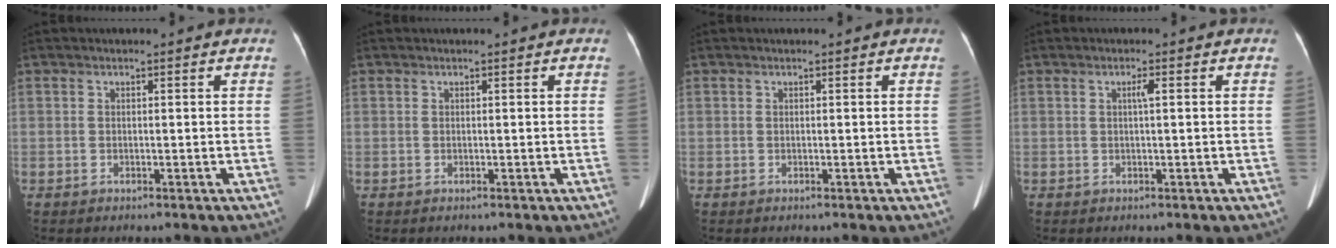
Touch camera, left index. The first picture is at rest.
{"total": 0.0}
{"total": 0.0}
{"total": 1.1, "force": [0.2, 0.0, 1.0], "torque": [-0.021, 0.001, 0.003]}